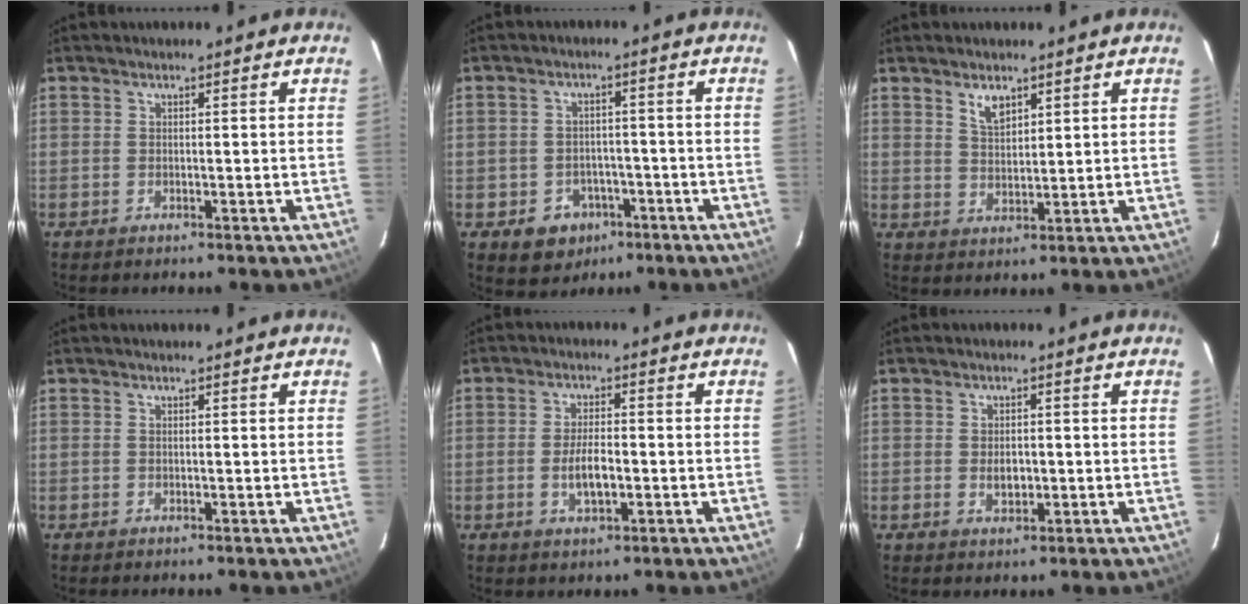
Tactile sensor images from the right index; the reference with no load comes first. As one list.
[{"total": 6.9, "force": [-3.4, 5.7, 1.8], "torque": [-0.044, 0.018, -0.029]}, {"total": 4.0, "force": [2.7, 1.8, 2.4], "torque": [-0.042, 0.000, 0.051]}, {"total": 0.0}, {"total": 5.1, "force": [-1.4, 2.0, 4.5], "torque": [-0.088, -0.002, -0.021]}, {"total": 2.7, "force": [-0.4, 1.8, 1.9], "torque": [-0.032, -0.001, -0.004]}]